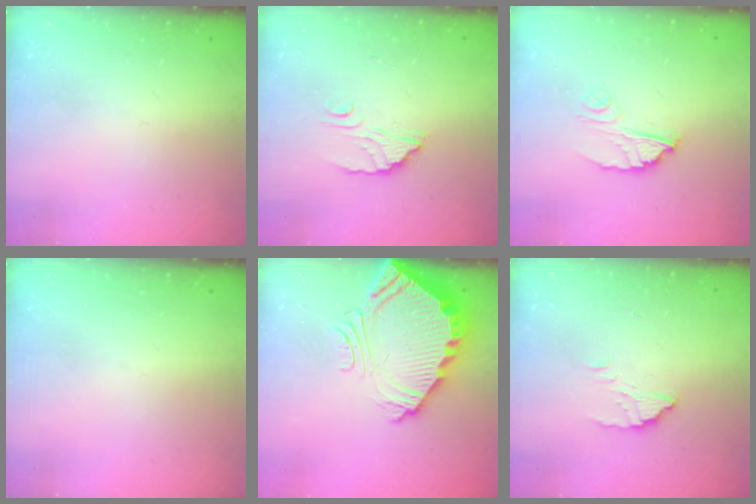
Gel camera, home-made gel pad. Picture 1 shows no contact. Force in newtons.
{"total": 2.3, "press": 2.3, "slide": 0.0}
{"total": 7.4, "press": 7.4, "slide": 0.5}
{"total": 0.0}
{"total": 5.8, "press": 5.8, "slide": 0.4}
{"total": 2.4, "press": 2.4, "slide": 0.0}